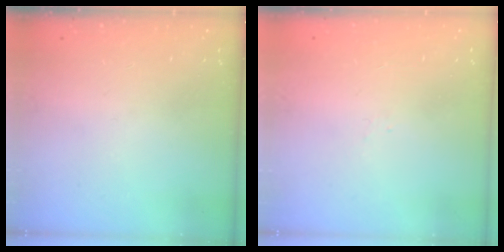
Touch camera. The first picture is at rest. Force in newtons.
{"total": 1.6, "press": 1.5, "slide": 0.4}